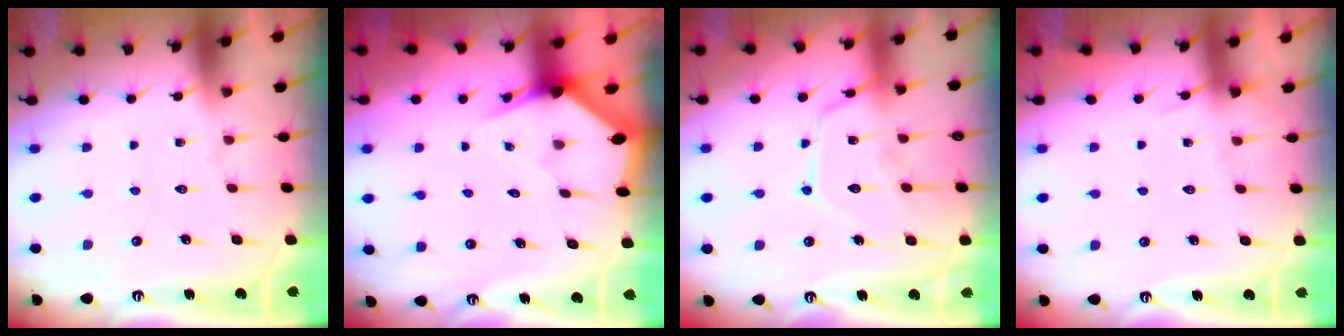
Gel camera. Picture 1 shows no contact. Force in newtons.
{"total": 3.0, "press": 3.0, "slide": 0.2}
{"total": 13.1, "press": 13.0, "slide": 1.0}
{"total": 3.8, "press": 3.7, "slide": 0.6}